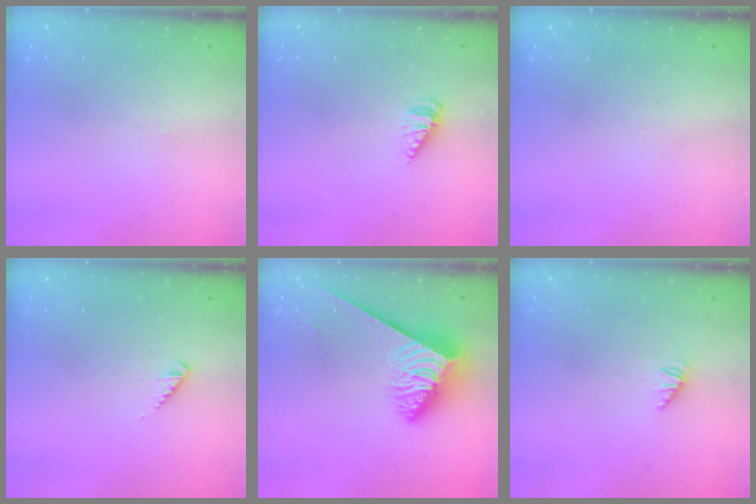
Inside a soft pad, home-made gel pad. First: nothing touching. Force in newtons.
{"total": 3.0, "press": 2.9, "slide": 0.2}
{"total": 0.0}
{"total": 1.8, "press": 1.7, "slide": 0.4}
{"total": 5.3, "press": 5.2, "slide": 0.5}
{"total": 1.1, "press": 1.0, "slide": 0.3}